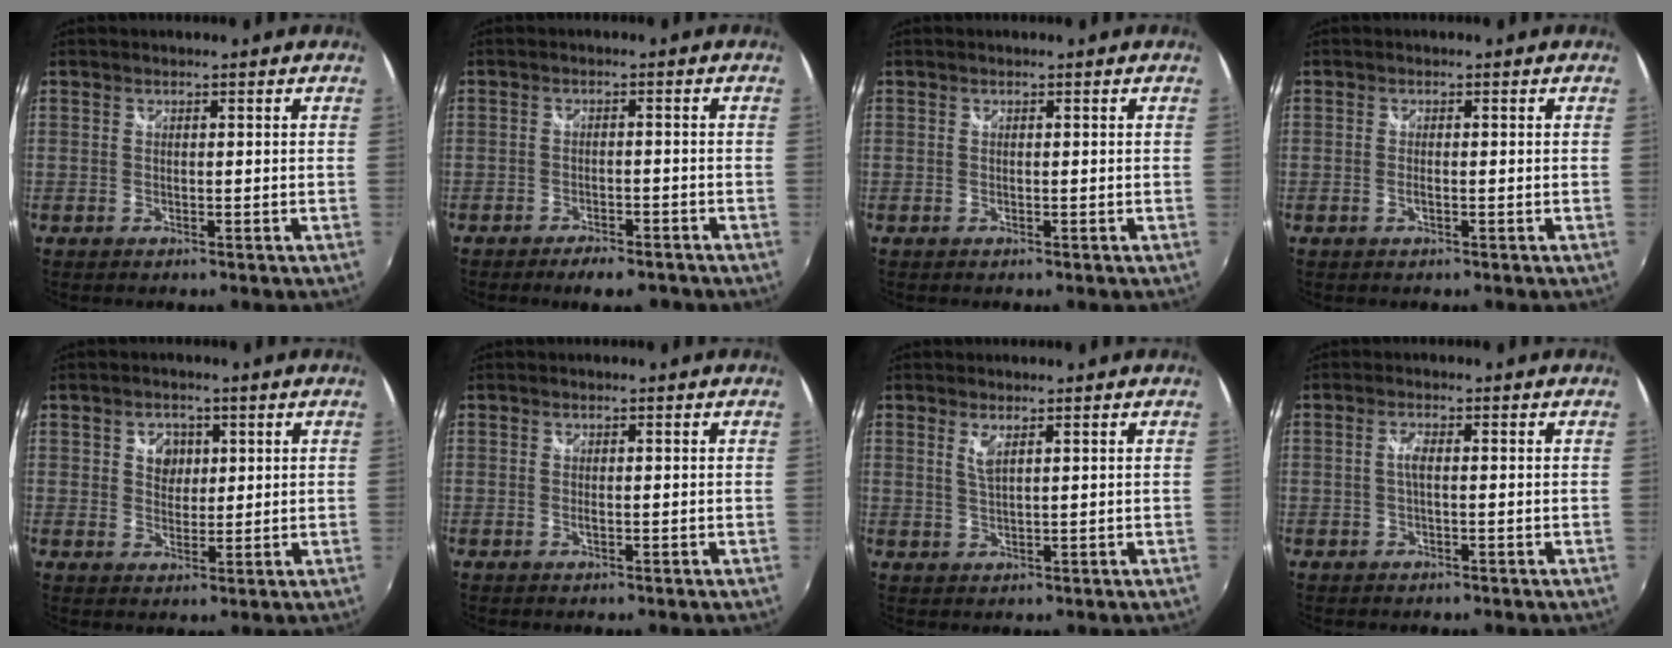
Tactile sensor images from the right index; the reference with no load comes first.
{"total": 5.7, "force": [-4.6, 1.8, 2.7], "torque": [-0.063, -0.008, -0.069]}
{"total": 0.0}
{"total": 0.9, "force": [-0.3, 0.1, 0.8], "torque": [-0.019, 0.001, -0.006]}
{"total": 4.1, "force": [1.3, 3.5, 1.7], "torque": [-0.021, 0.008, 0.024]}
{"total": 0.6, "force": [-0.2, 0.2, 0.5], "torque": [-0.009, 0.000, -0.003]}
{"total": 2.2, "force": [1.2, 0.4, 1.7], "torque": [-0.032, -0.002, 0.021]}
{"total": 1.7, "force": [-0.2, 0.3, 1.6], "torque": [-0.033, 0.002, -0.005]}